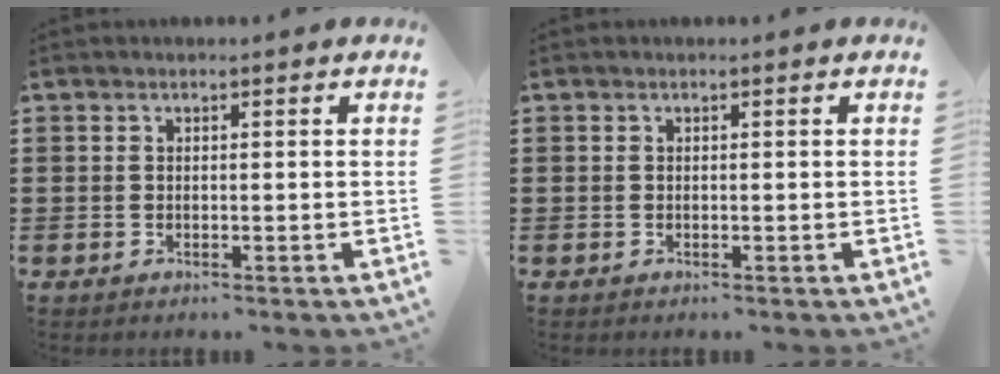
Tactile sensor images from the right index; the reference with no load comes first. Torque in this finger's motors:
{"motor_torque": [0.00, 2.14, 0.00, 0.00]}